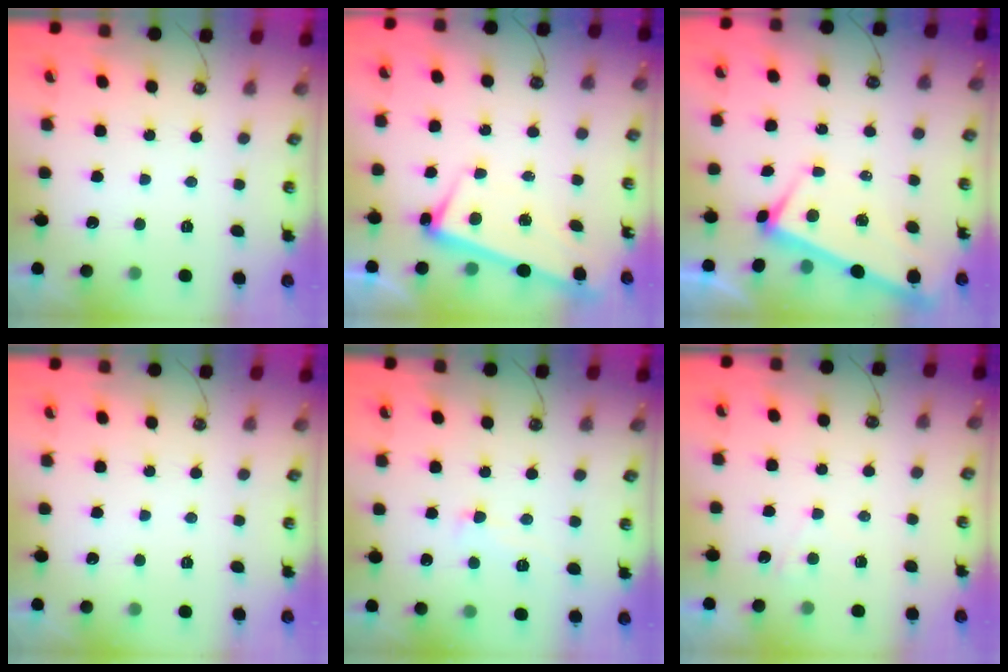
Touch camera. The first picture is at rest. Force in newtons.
{"total": 2.6, "press": 2.4, "slide": 1.0}
{"total": 3.5, "press": 3.4, "slide": 0.3}
{"total": 0.0}
{"total": 1.7, "press": 1.7, "slide": 0.5}
{"total": 1.4, "press": 1.3, "slide": 0.3}